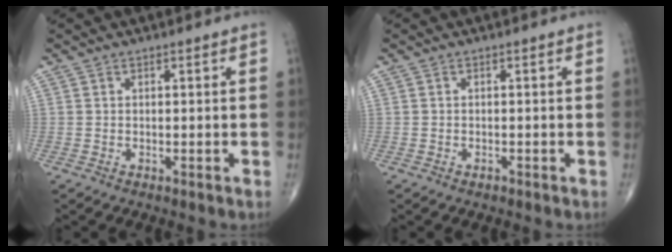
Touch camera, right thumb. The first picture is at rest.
{"total": 0.6, "force": [-0.4, 0.3, 0.2], "torque": [-0.002, 0.001, -0.006]}